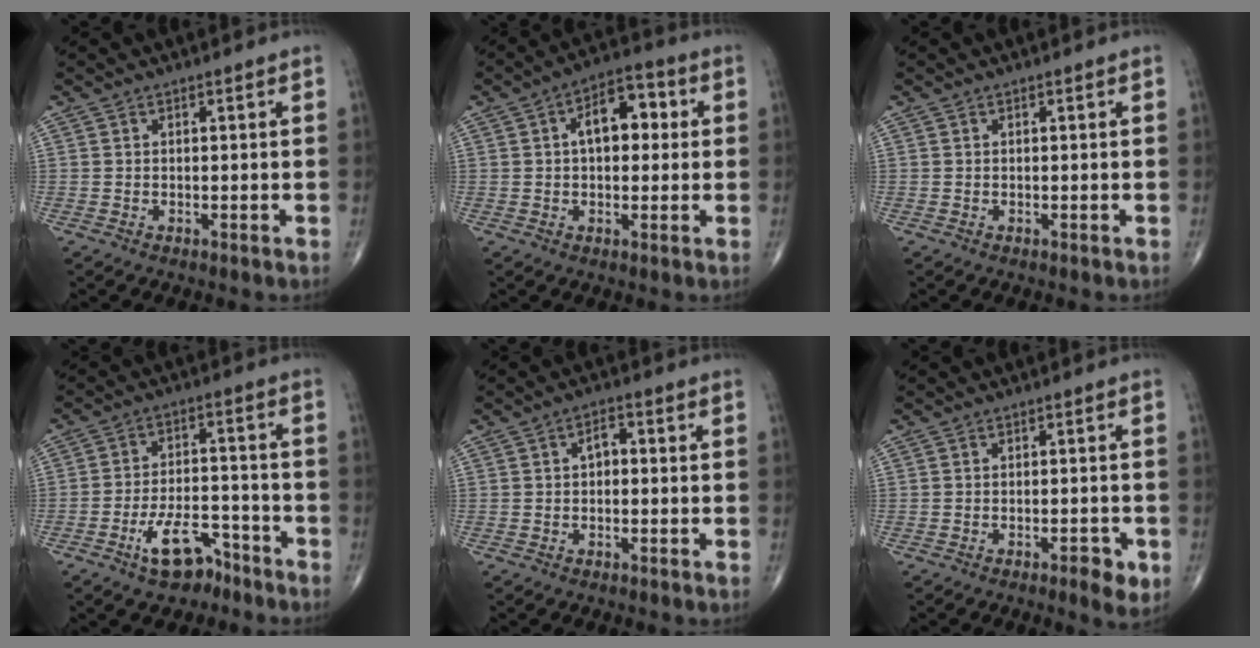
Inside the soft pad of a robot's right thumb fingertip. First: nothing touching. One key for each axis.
{"total": 9.4, "fx": 1.7, "fy": 5.4, "fz": 7.5, "tx": -0.087, "ty": 0.022, "tz": 0.017}
{"total": 0.0}
{"total": 9.0, "fx": -5.8, "fy": 4.4, "fz": 5.3, "tx": -0.078, "ty": 0.044, "tz": -0.098}
{"total": 2.9, "fx": 0.0, "fy": 1.8, "fz": 2.2, "tx": -0.022, "ty": 0.012, "tz": -0.007}
{"total": 4.1, "fx": -1.9, "fy": 1.3, "fz": 3.3, "tx": -0.040, "ty": 0.001, "tz": -0.025}